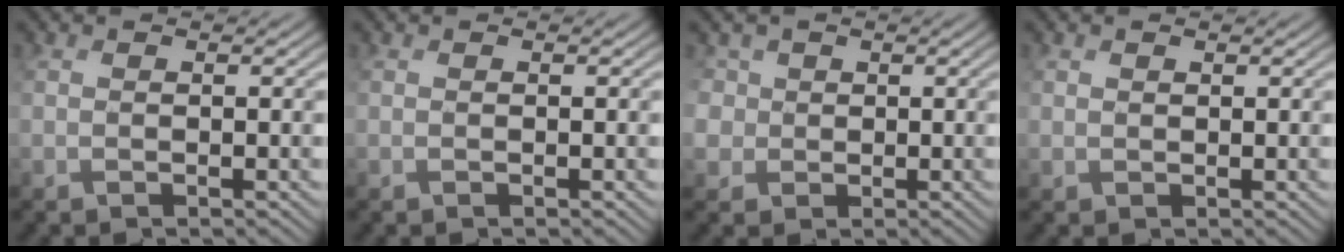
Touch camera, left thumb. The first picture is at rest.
{"total": 0.0}
{"total": 4.3, "force": [1.8, 3.9, 0.5], "torque": [-0.049, 0.016, 0.029]}
{"total": 1.0, "force": [0.7, 0.3, -0.6], "torque": [0.008, 0.004, 0.017]}